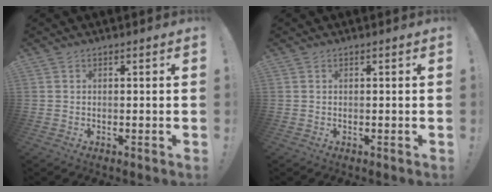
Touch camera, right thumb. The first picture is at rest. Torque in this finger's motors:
{"motor_torque": [-0.01, 0.01, 0.01, -0.01, 0.01]}